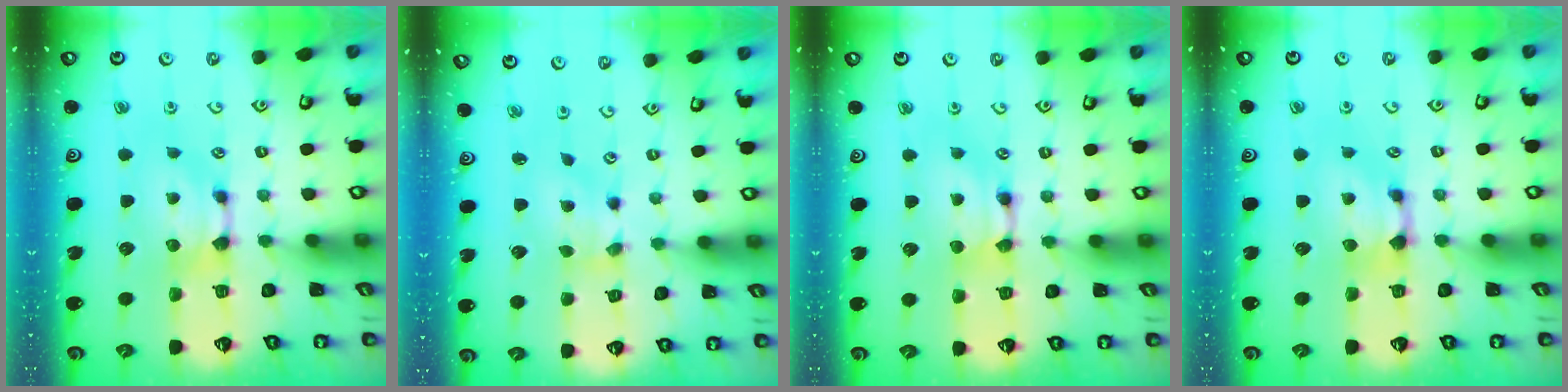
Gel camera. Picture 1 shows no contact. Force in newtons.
{"total": 1.0, "press": 0.2, "slide": 0.9}
{"total": 1.7, "press": 1.6, "slide": 0.2}
{"total": 0.9, "press": 0.5, "slide": 0.8}